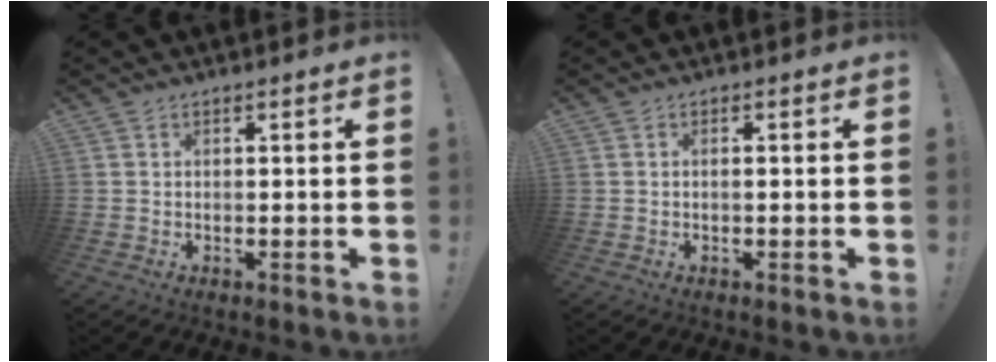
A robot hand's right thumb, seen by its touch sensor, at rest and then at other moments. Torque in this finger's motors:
{"motor_torque": [-0.26, -0.40, 0.11, 0.01, 0.00]}